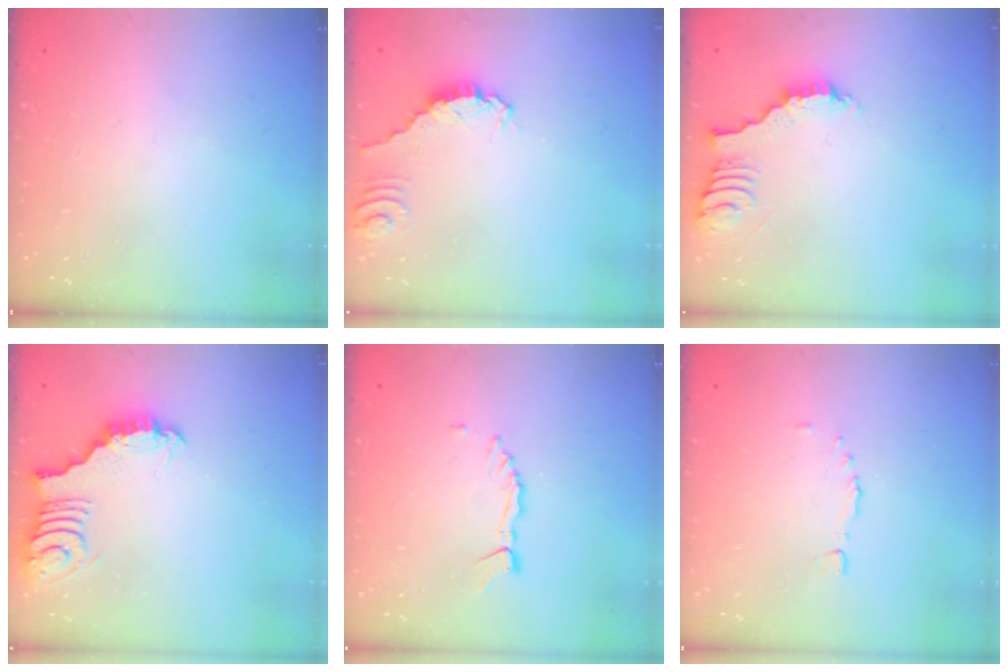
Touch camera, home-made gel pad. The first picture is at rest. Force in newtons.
{"total": 0.0}
{"total": 3.4, "press": 3.4, "slide": 0.2}
{"total": 3.1, "press": 3.1, "slide": 0.1}
{"total": 2.7, "press": 2.7, "slide": 0.3}
{"total": 1.7, "press": 1.5, "slide": 0.7}